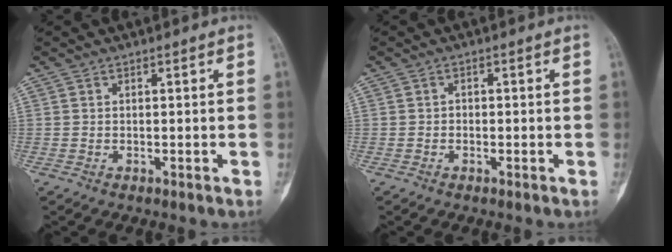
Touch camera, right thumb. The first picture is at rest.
{"total": 0.7, "force": [-0.3, 0.6, 0.2], "torque": [0.009, 0.004, -0.009]}